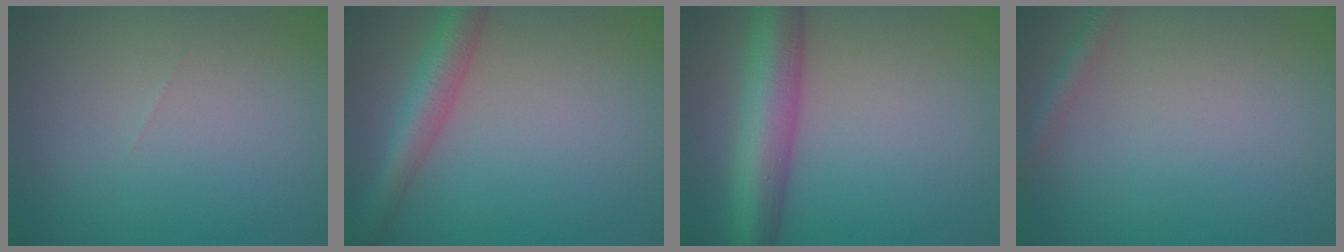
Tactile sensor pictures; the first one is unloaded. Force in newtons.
{"total": 4.6, "press": 4.6, "slide": 0.1}
{"total": 7.4, "press": 7.4, "slide": 0.3}
{"total": 1.5, "press": 1.5, "slide": 0.1}